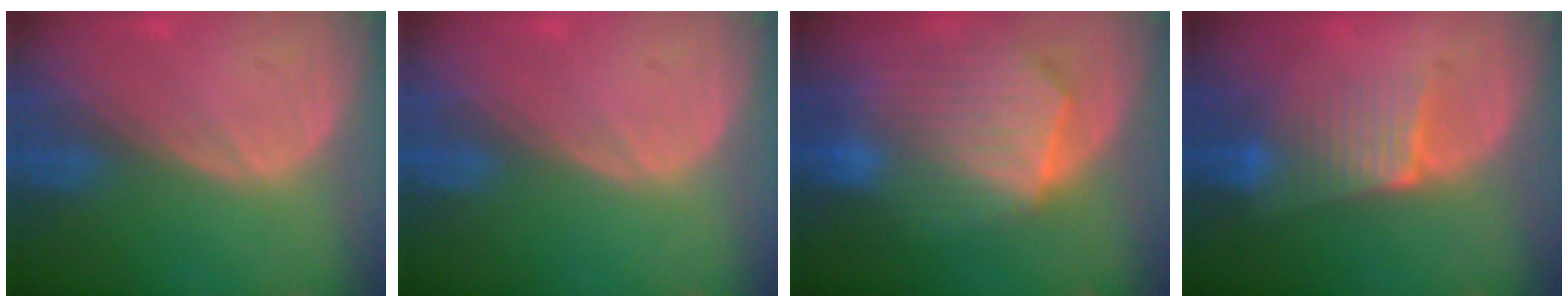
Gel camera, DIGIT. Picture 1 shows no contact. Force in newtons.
{"total": 0.0}
{"total": 10.4, "press": 9.1, "slide": 5.1}
{"total": 6.5, "press": 5.8, "slide": 3.0}